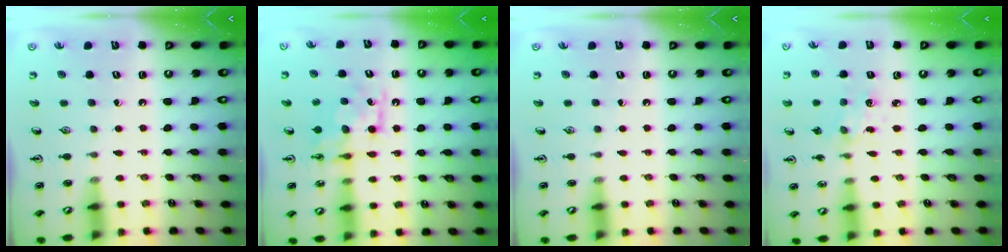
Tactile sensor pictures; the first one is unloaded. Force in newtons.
{"total": 7.8, "press": 7.8, "slide": 0.4}
{"total": 0.0}
{"total": 2.4, "press": 2.4, "slide": 0.6}